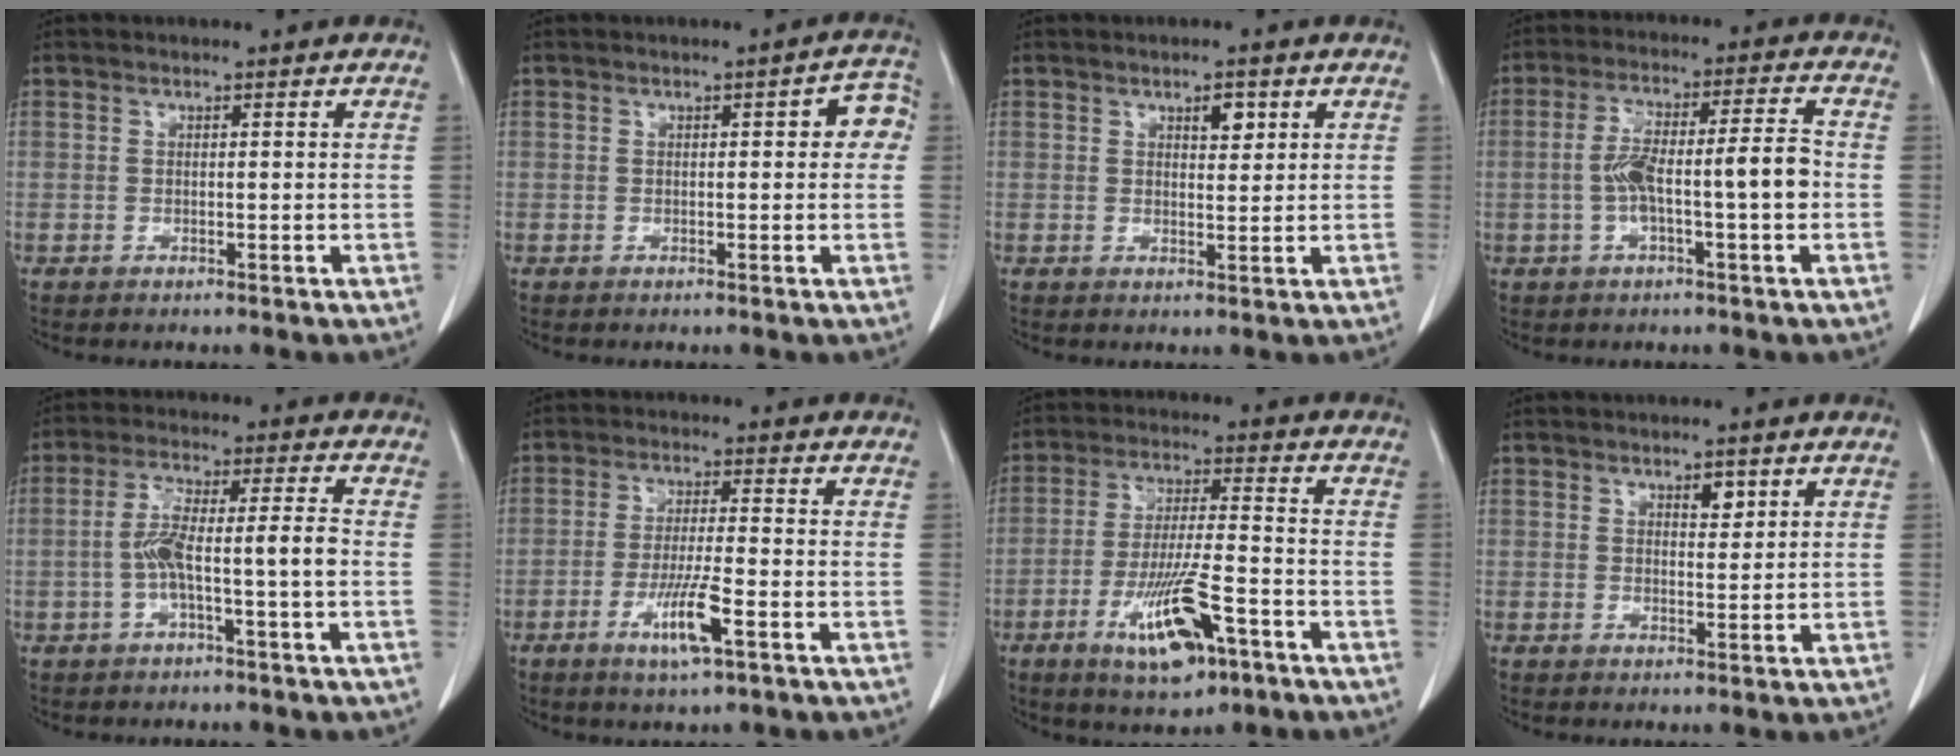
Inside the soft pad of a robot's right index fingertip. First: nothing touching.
{"total": 4.0, "force": [0.6, 1.5, 3.6], "torque": [-0.030, 0.019, 0.001]}
{"total": 2.6, "force": [1.4, 1.1, 2.0], "torque": [-0.029, -0.003, 0.023]}
{"total": 9.1, "force": [-1.5, 1.2, 8.9], "torque": [-0.161, 0.028, -0.024]}
{"total": 7.4, "force": [-1.6, 0.3, 7.2], "torque": [-0.140, 0.026, -0.027]}
{"total": 7.0, "force": [-3.1, 0.3, 6.2], "torque": [-0.120, -0.011, -0.054]}
{"total": 11.8, "force": [-5.8, 2.3, 10.0], "torque": [-0.189, -0.011, -0.093]}
{"total": 2.2, "force": [1.3, 0.9, 1.5], "torque": [-0.020, -0.004, 0.021]}